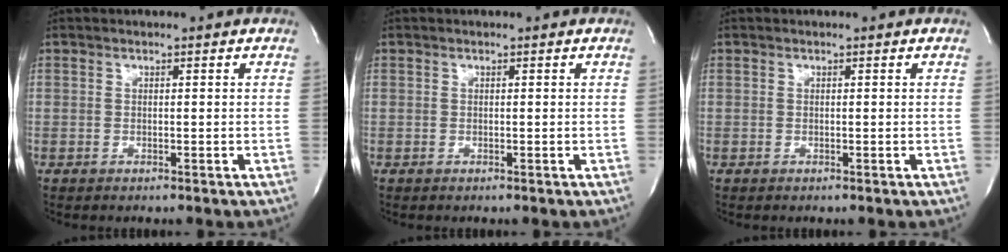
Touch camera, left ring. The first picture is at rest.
{"total": 0.0}
{"total": 0.0}